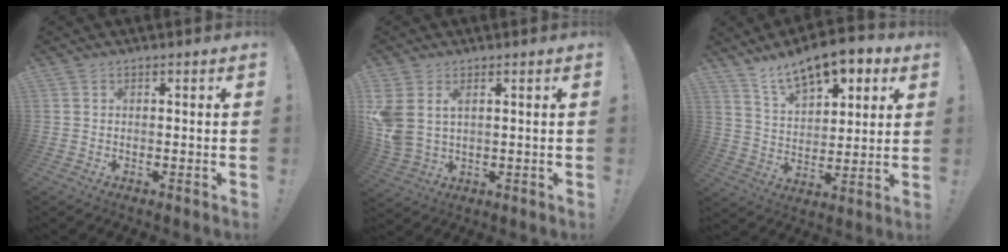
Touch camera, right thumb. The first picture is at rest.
{"total": 6.2, "force": [2.7, 3.9, 4.0], "torque": [-0.080, -0.014, 0.052]}
{"total": 13.8, "force": [10.1, 6.2, 7.1], "torque": [-0.111, -0.069, 0.180]}